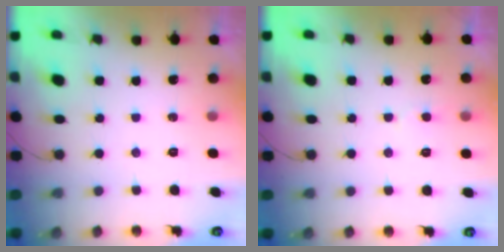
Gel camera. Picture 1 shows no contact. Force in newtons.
{"total": 2.8, "press": 2.8, "slide": 0.2}